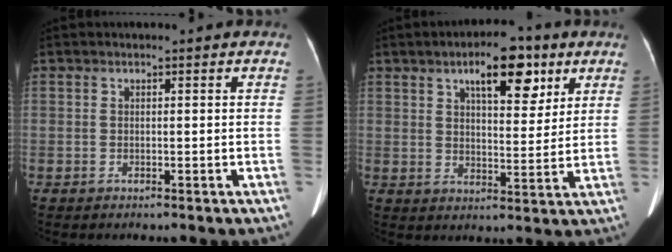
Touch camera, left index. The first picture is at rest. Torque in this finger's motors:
{"motor_torque": [0.17, -0.40, 0.12, 0.03]}